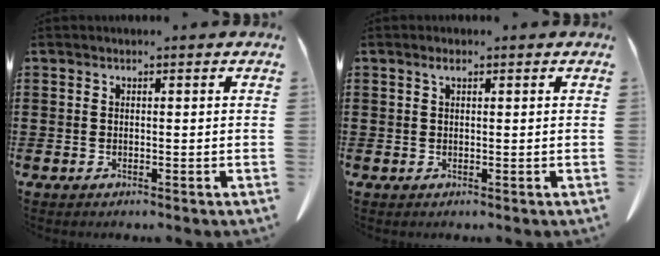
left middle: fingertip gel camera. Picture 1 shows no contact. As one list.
[{"total": 1.0, "force": [0.5, 0.3, 0.8], "torque": [-0.017, 0.002, 0.010]}]